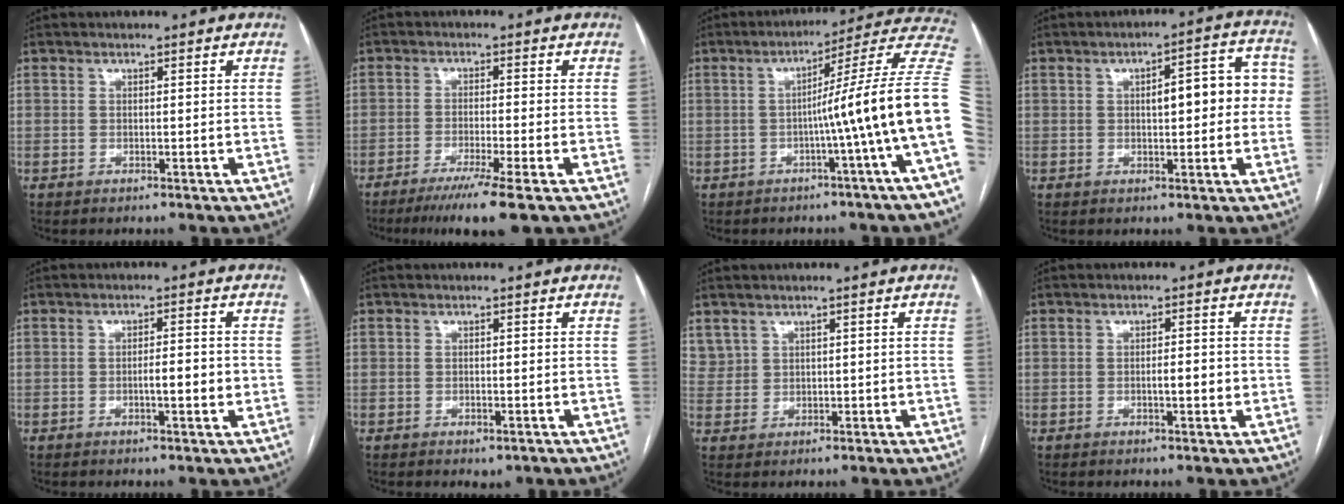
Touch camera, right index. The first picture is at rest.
{"total": 8.2, "force": [-5.5, -0.9, 6.0], "torque": [-0.092, -0.022, -0.088]}
{"total": 15.8, "force": [-2.3, -3.1, 15.4], "torque": [-0.175, 0.018, -0.046]}
{"total": 8.9, "force": [0.6, 2.9, 8.4], "torque": [-0.103, 0.037, 0.007]}
{"total": 3.7, "force": [-0.7, 0.6, 3.6], "torque": [-0.058, 0.000, -0.009]}
{"total": 1.4, "force": [-0.7, 0.7, 1.1], "torque": [-0.016, -0.002, -0.002]}
{"total": 2.9, "force": [2.0, 2.1, 0.3], "torque": [-0.001, 0.007, 0.045]}
{"total": 2.8, "force": [-0.5, 0.6, 2.7], "torque": [-0.045, 0.000, -0.007]}